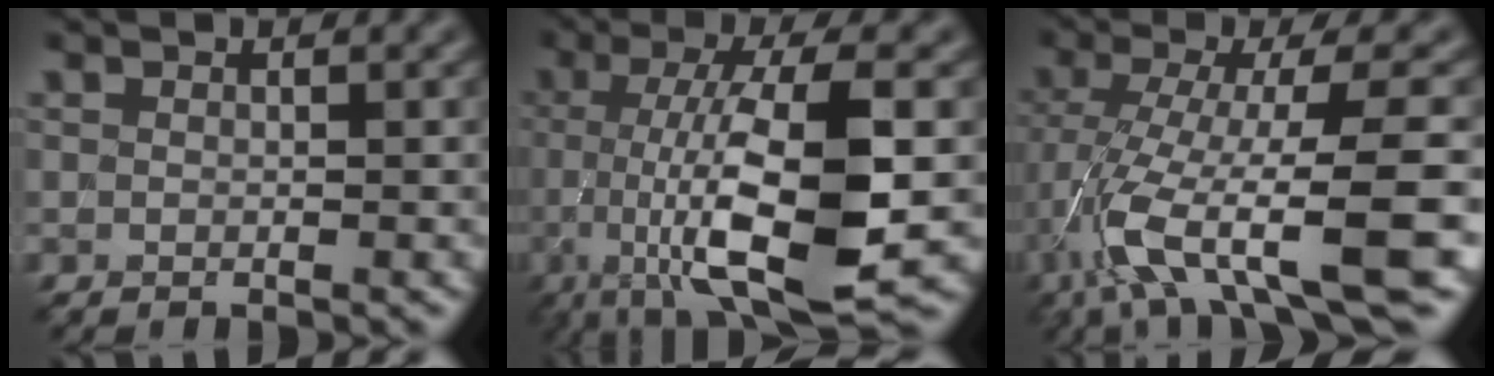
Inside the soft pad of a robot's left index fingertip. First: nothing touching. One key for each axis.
{"total": 11.4, "fx": -2.5, "fy": 3.2, "fz": 10.7, "tx": -0.197, "ty": -0.010, "tz": -0.042}
{"total": 10.9, "fx": -4.9, "fy": 2.2, "fz": 9.5, "tx": -0.188, "ty": -0.009, "tz": -0.072}